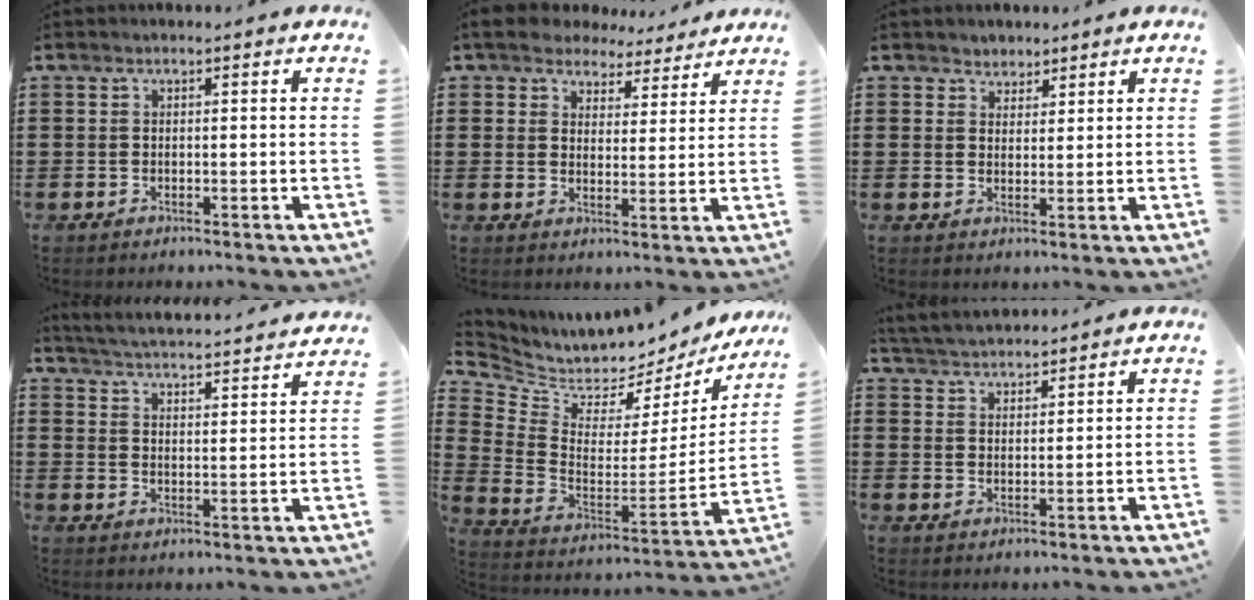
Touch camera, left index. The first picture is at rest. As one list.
[{"total": 5.8, "force": [5.4, 2.0, 0.5], "torque": [-0.038, -0.022, 0.099]}, {"total": 2.4, "force": [1.9, 1.4, -0.3], "torque": [-0.005, 0.008, 0.037]}, {"total": 3.6, "force": [3.5, -0.8, 0.2], "torque": [-0.025, -0.038, 0.052]}, {"total": 4.6, "force": [4.1, 1.9, 0.8], "torque": [-0.050, -0.057, 0.065]}, {"total": 3.5, "force": [3.5, 0.1, -0.1], "torque": [-0.012, -0.011, 0.063]}]